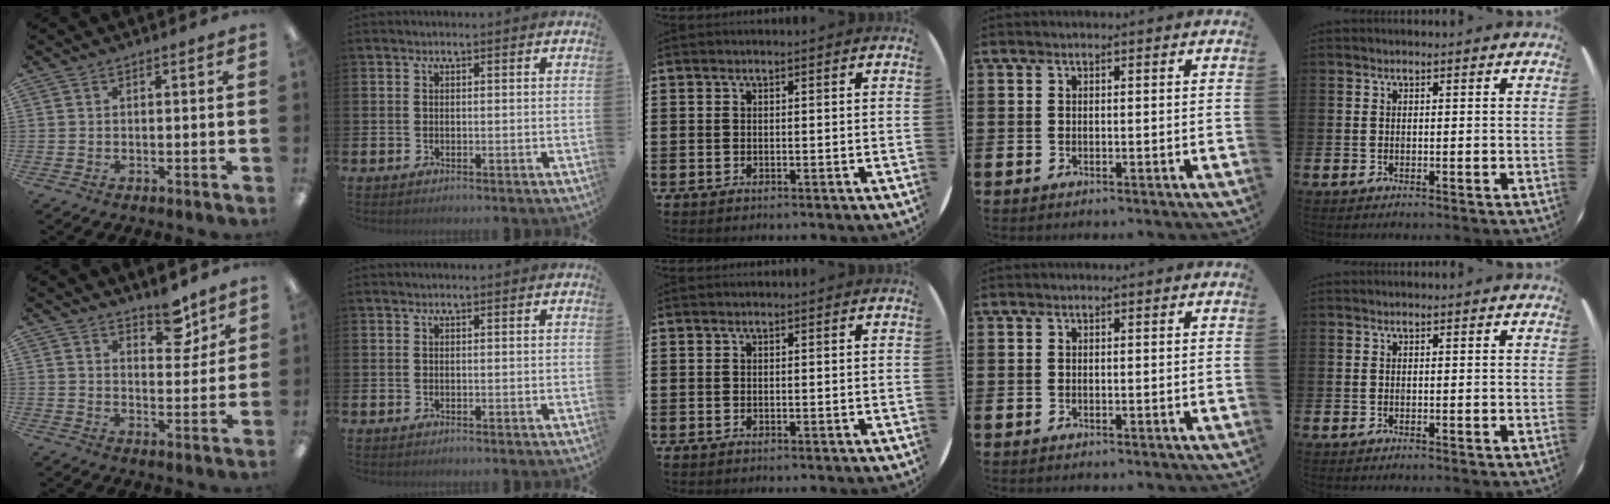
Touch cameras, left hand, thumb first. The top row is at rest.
{"thumb": {"total": 7.7, "force": [6.1, 3.4, 3.1], "torque": [-0.015, -0.044, 0.103]}}